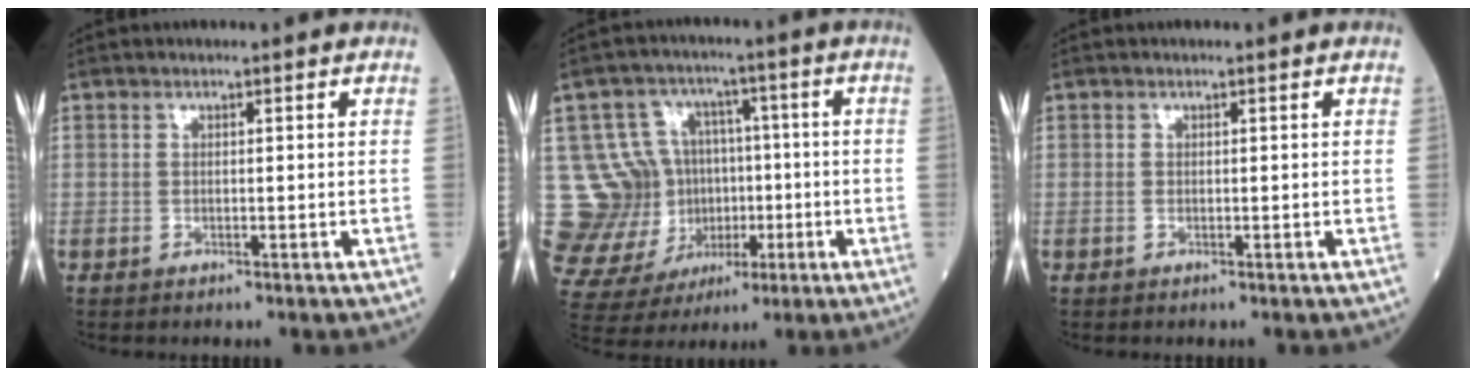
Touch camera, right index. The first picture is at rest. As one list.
[{"total": 15.7, "force": [-0.3, 13.7, 7.7], "torque": [-0.169, 0.052, 0.032]}, {"total": 0.0}]